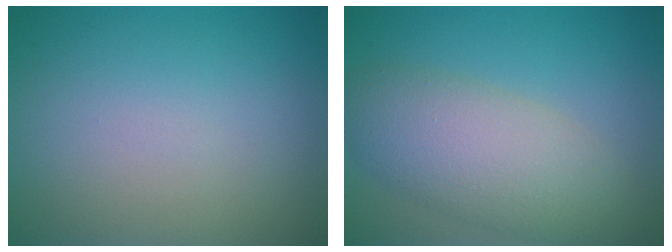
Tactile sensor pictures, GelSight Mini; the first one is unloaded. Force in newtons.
{"total": 6.1, "press": 6.1, "slide": 0.4}